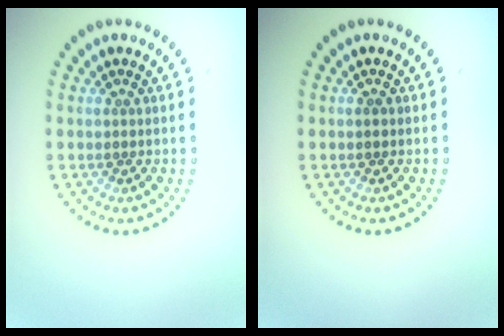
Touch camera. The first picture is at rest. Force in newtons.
{"total": 0.7, "press": 0.6, "slide": 0.1}